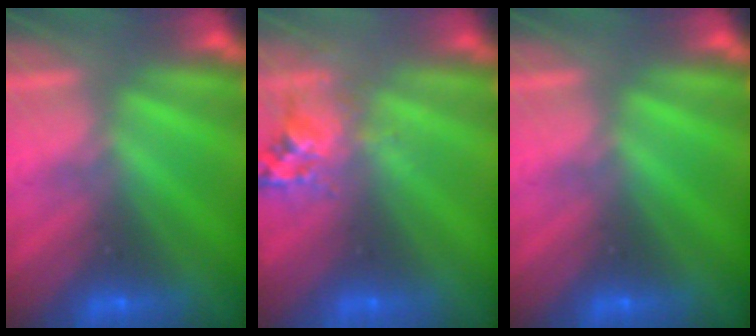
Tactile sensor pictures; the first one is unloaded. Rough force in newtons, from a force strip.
{"total": 2.5}
{"total": 0.0}